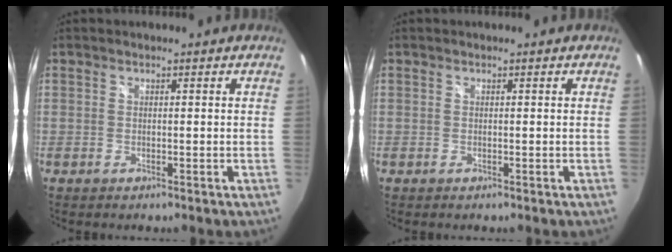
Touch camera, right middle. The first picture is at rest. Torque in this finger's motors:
{"motor_torque": [0.00, 0.00, 0.00, 0.01]}